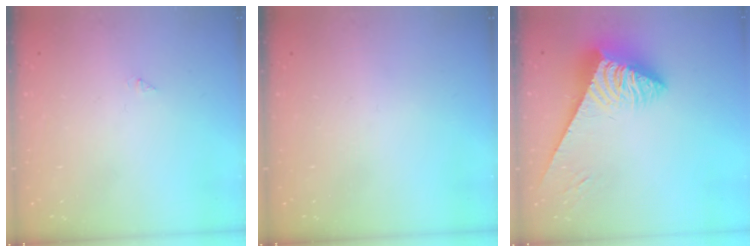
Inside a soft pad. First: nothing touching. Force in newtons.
{"total": 0.0}
{"total": 5.9, "press": 5.9, "slide": 1.0}